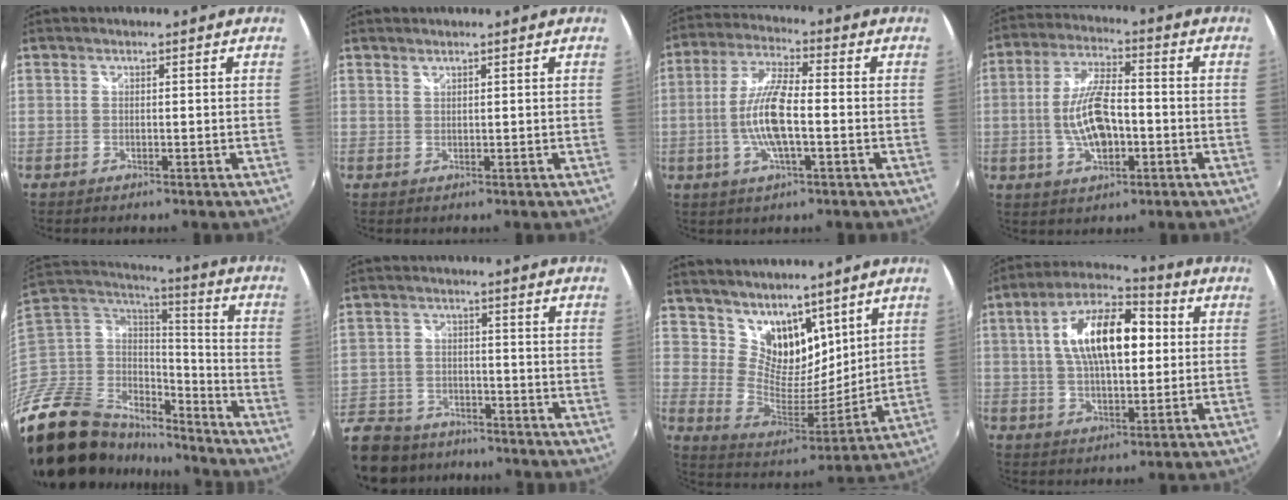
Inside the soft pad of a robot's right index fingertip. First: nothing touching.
{"total": 0.6, "force": [0.6, 0.0, 0.1], "torque": [-0.001, 0.002, 0.012]}
{"total": 10.8, "force": [-2.1, 2.5, 10.3], "torque": [-0.210, 0.001, -0.043]}
{"total": 11.1, "force": [-2.1, 4.7, 9.8], "torque": [-0.198, 0.005, -0.035]}
{"total": 28.1, "force": [-20.1, 14.5, 13.3], "torque": [-0.291, 0.013, -0.333]}
{"total": 17.4, "force": [-12.4, 10.2, 6.7], "torque": [-0.196, -0.008, -0.201]}
{"total": 13.4, "force": [9.4, 7.5, 5.9], "torque": [-0.106, -0.003, 0.182]}
{"total": 16.2, "force": [2.7, 7.5, 14.1], "torque": [-0.252, 0.027, 0.038]}